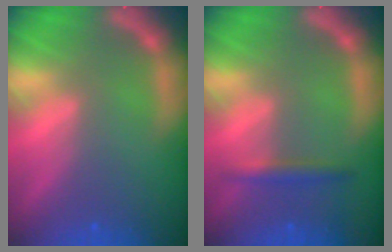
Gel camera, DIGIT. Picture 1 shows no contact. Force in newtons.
{"total": 1.9}